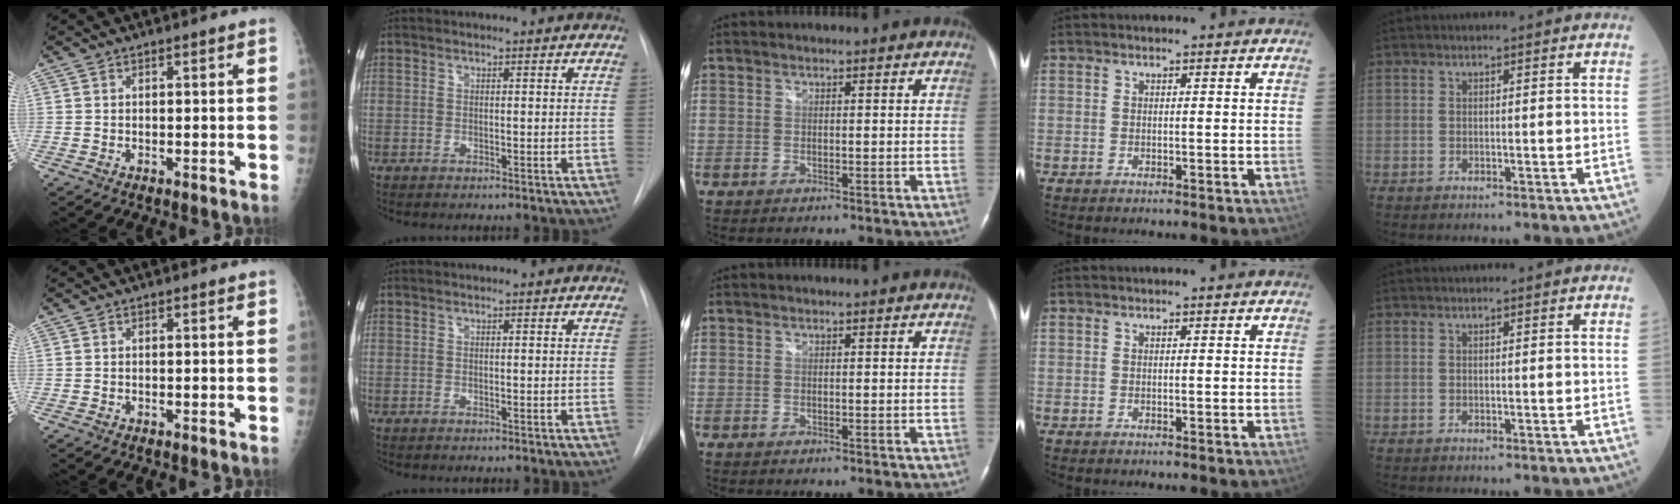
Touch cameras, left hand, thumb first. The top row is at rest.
{}